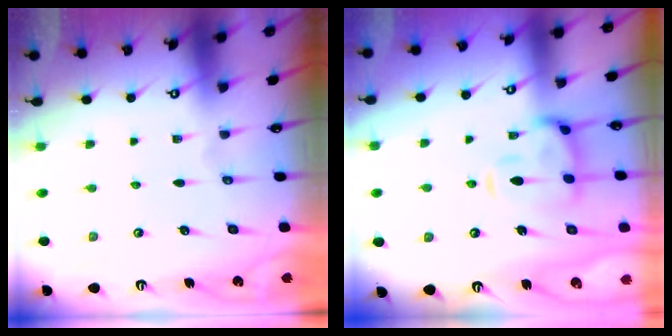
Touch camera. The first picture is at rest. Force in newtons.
{"total": 5.8, "press": 5.6, "slide": 1.5}